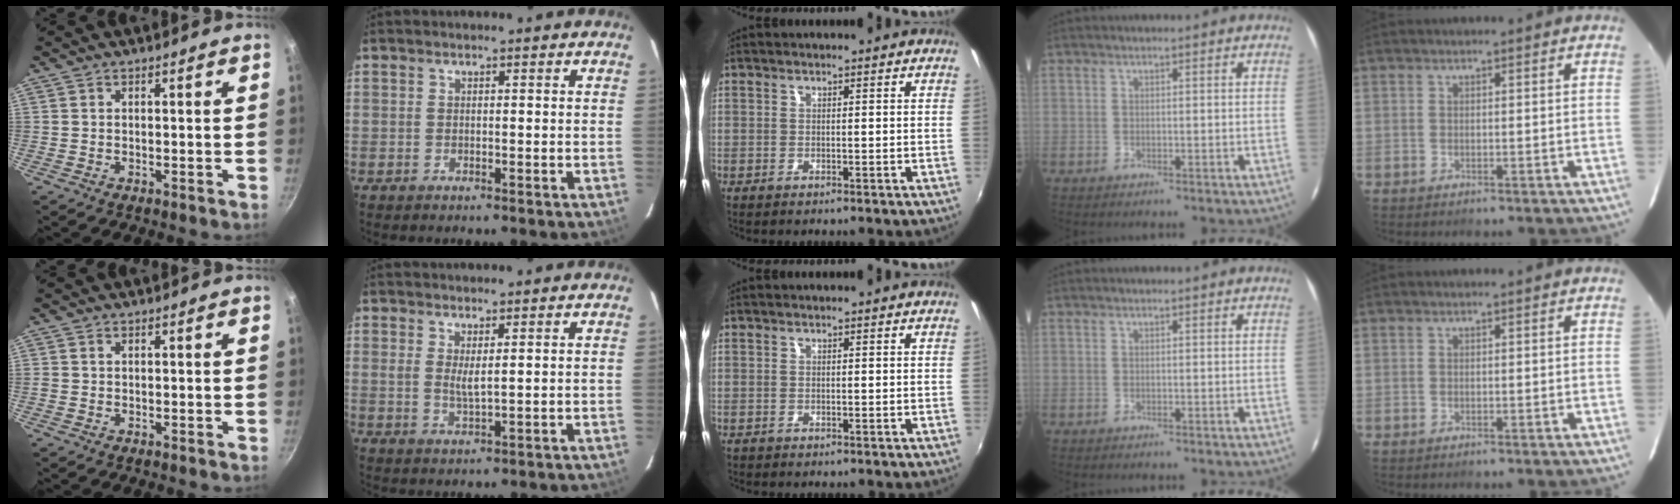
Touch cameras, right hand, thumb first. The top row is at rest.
{"thumb": {"total": 0.7, "force": [0.2, 0.6, 0.3], "torque": [-0.003, 0.004, 0.002]}, "index": {"total": 2.6, "force": [0.8, 0.5, 2.4], "torque": [-0.045, -0.006, 0.013]}, "middle": {"total": 0.6, "force": [-0.4, 0.4, 0.0], "torque": [-0.001, -0.003, -0.008]}}